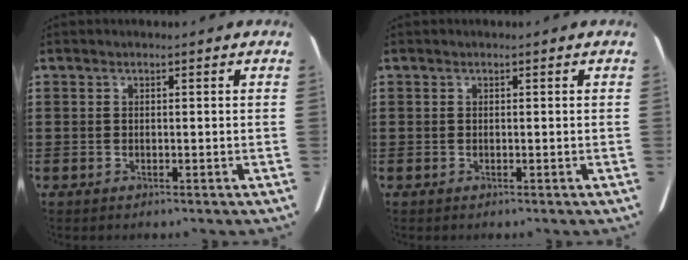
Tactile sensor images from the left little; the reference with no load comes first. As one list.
[{"total": 0.0}]